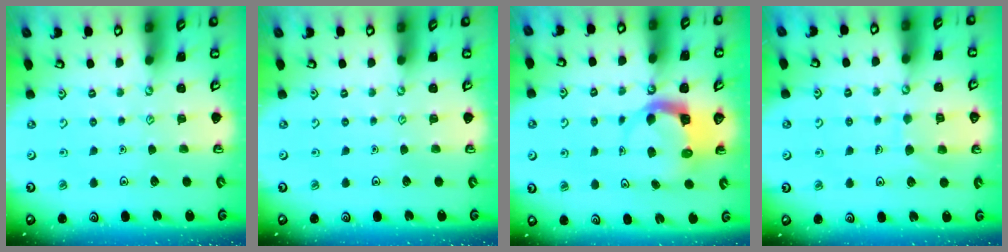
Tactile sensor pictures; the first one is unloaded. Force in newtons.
{"total": 0.0}
{"total": 4.5, "press": 4.5, "slide": 0.3}
{"total": 6.8, "press": 6.8, "slide": 0.6}